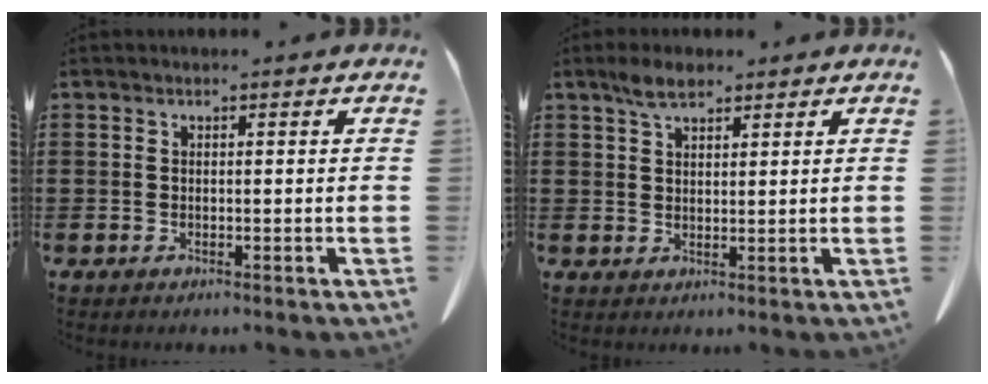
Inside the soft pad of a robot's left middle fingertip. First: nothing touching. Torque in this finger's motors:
{"motor_torque": [0.60, 0.60, -0.09, -0.05]}